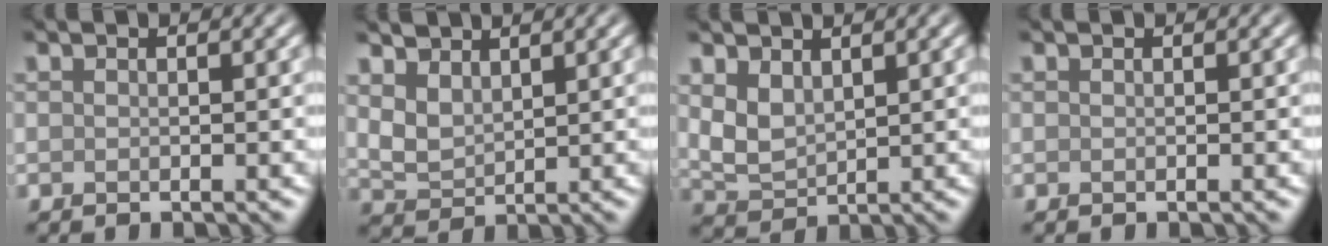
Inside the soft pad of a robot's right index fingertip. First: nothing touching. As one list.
[{"total": 2.9, "force": [1.8, 1.7, 1.6], "torque": [-0.038, 0.000, 0.037]}, {"total": 2.9, "force": [1.3, 1.8, 2.0], "torque": [-0.048, -0.002, 0.031]}, {"total": 0.0}]